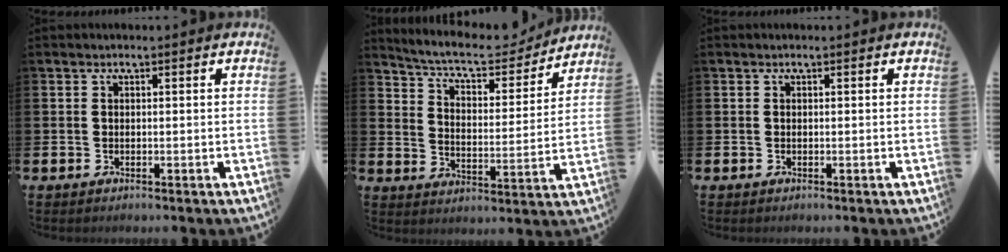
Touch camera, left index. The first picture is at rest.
{"total": 7.9, "force": [7.3, 2.0, 2.4], "torque": [-0.069, -0.055, 0.122]}
{"total": 0.0}